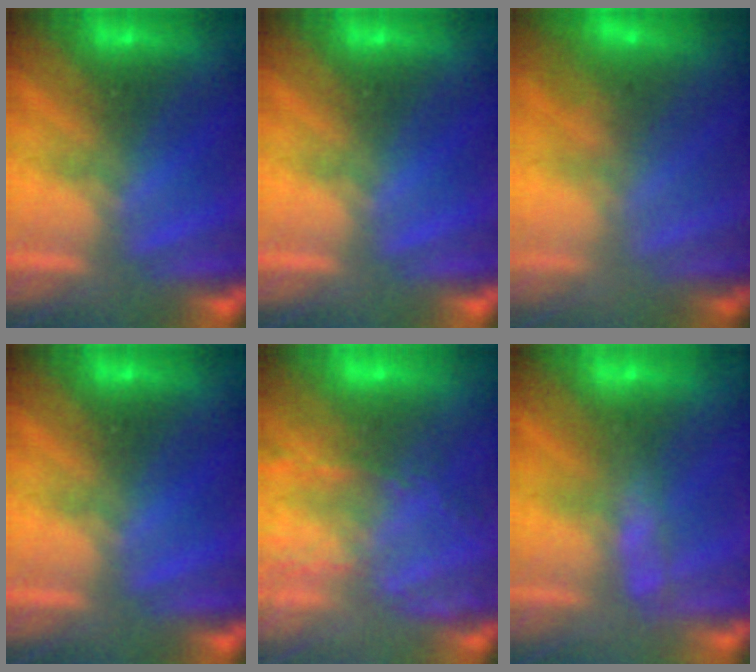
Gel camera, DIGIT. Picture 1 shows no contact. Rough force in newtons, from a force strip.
{"total": 0.0}
{"total": 2.8}
{"total": 0.0}
{"total": 8.7}
{"total": 2.6}